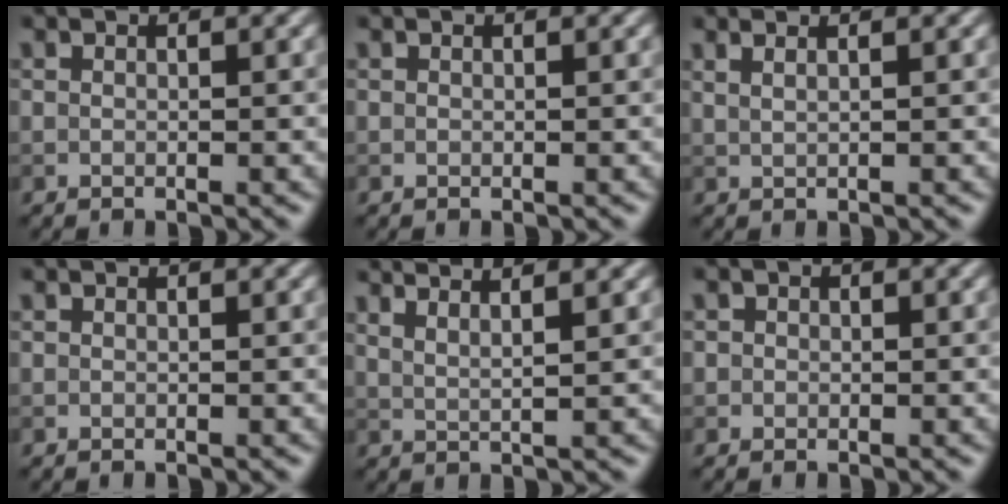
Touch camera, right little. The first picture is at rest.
{"total": 0.0}
{"total": 2.6, "force": [1.5, 1.2, 1.7], "torque": [-0.006, 0.007, -0.005]}
{"total": 0.0}
{"total": 4.5, "force": [3.3, 1.3, 2.7], "torque": [-0.013, 0.025, 0.015]}
{"total": 1.0, "force": [0.2, 0.9, 0.2], "torque": [0.003, -0.003, -0.006]}